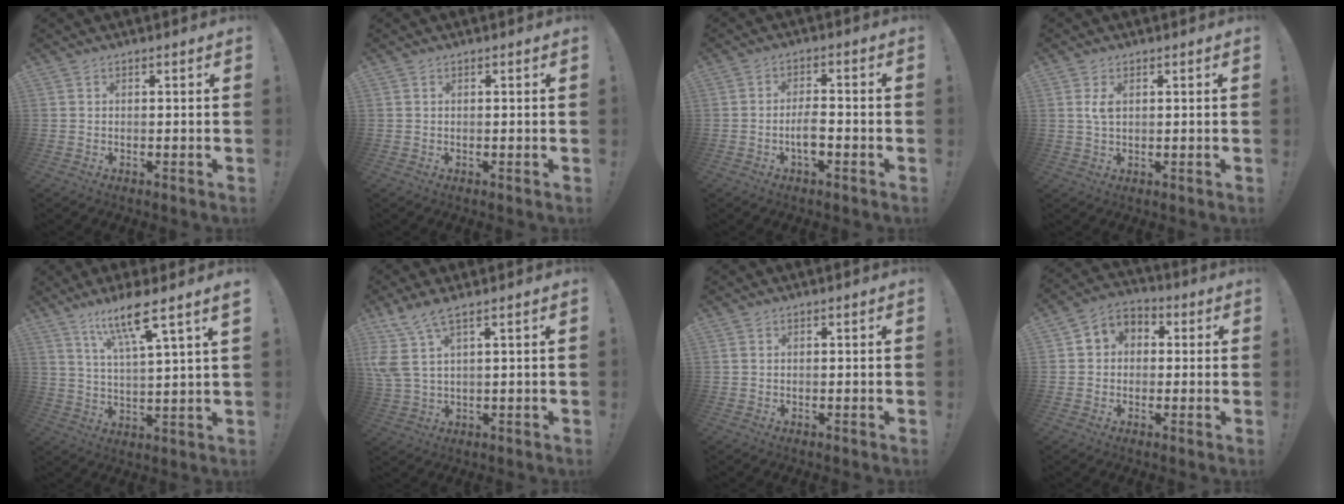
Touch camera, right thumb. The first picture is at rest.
{"total": 0.0}
{"total": 5.1, "force": [-1.8, 1.9, 4.4], "torque": [-0.081, -0.002, -0.034]}
{"total": 3.3, "force": [1.1, 1.6, 2.7], "torque": [-0.046, -0.007, 0.014]}
{"total": 11.5, "force": [7.8, 0.4, 8.4], "torque": [-0.144, -0.039, 0.120]}
{"total": 7.2, "force": [4.2, 1.6, 5.6], "torque": [-0.112, -0.016, 0.085]}
{"total": 0.0}
{"total": 5.4, "force": [-0.9, 5.0, 1.9], "torque": [-0.022, 0.013, -0.015]}